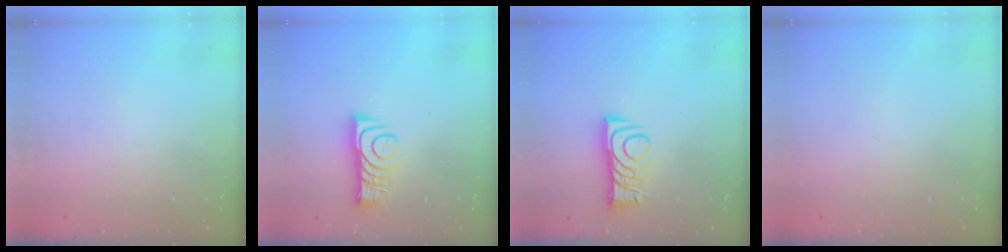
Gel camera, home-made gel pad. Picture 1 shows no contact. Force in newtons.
{"total": 9.3, "press": 9.3, "slide": 0.7}
{"total": 8.8, "press": 8.8, "slide": 0.6}
{"total": 1.6, "press": 1.6, "slide": 0.1}